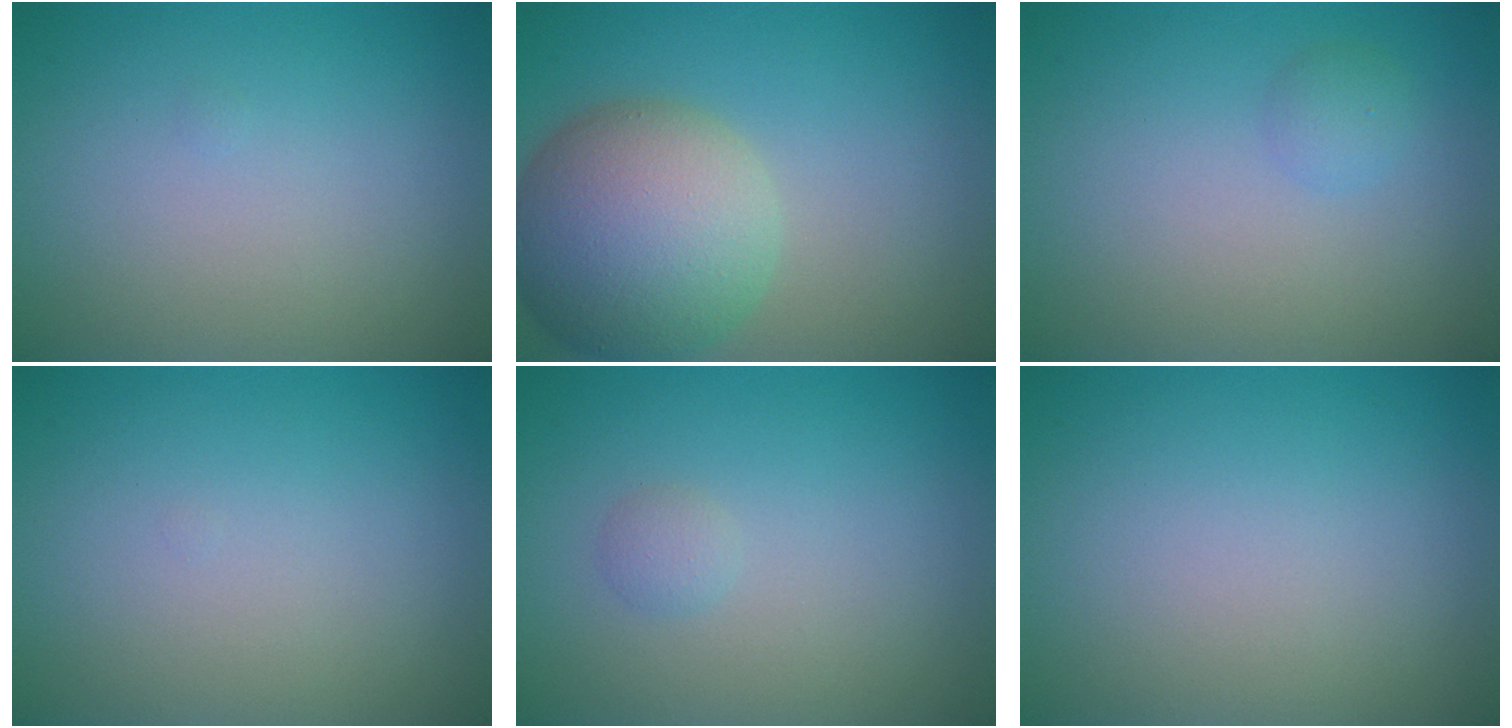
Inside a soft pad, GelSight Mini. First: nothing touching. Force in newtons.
{"total": 9.8, "press": 9.8, "slide": 0.6}
{"total": 1.1, "press": 1.1, "slide": 0.1}
{"total": 0.0}
{"total": 0.9, "press": 0.9, "slide": 0.0}
{"total": 0.0}